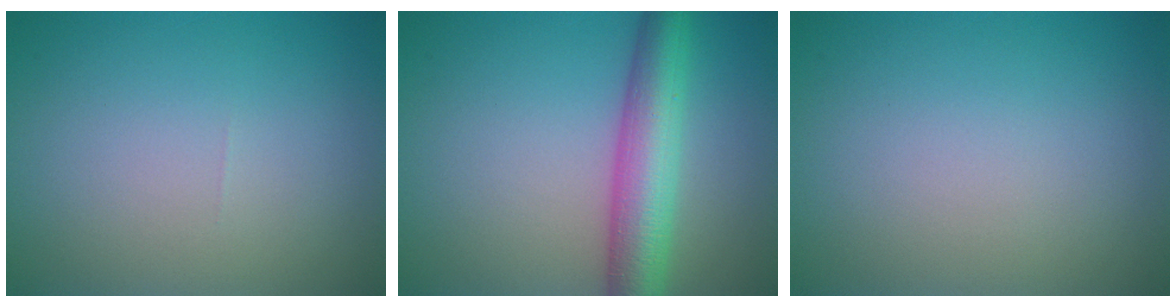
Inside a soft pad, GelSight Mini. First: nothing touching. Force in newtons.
{"total": 6.5, "press": 6.5, "slide": 0.4}
{"total": 0.0}